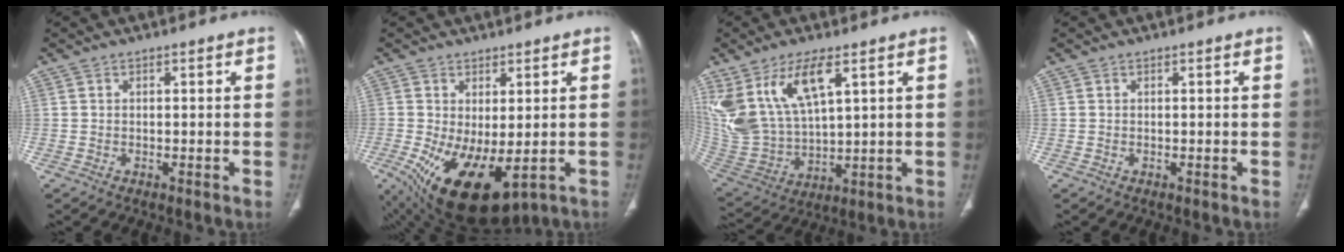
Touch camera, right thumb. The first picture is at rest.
{"total": 13.9, "force": [-3.5, 6.5, 11.7], "torque": [-0.206, -0.020, -0.027]}
{"total": 16.2, "force": [8.0, 7.0, 12.2], "torque": [-0.249, -0.030, 0.177]}
{"total": 0.0}